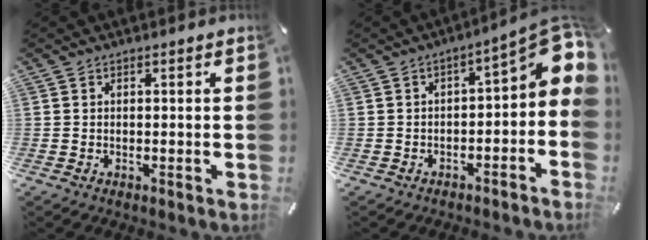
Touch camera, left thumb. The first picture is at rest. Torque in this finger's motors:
{"motor_torque": [-0.26, 0.97, 0.88, 0.23, 0.21]}